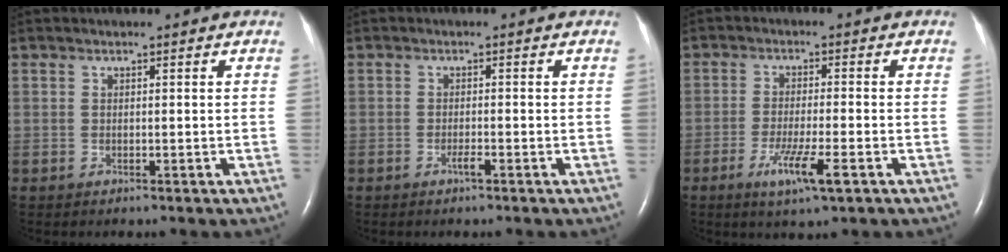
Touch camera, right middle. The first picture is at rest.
{"total": 1.2, "force": [-0.8, 0.0, 0.9], "torque": [-0.022, -0.001, -0.015]}
{"total": 6.5, "force": [-3.1, 0.2, 5.6], "torque": [-0.109, -0.015, -0.054]}